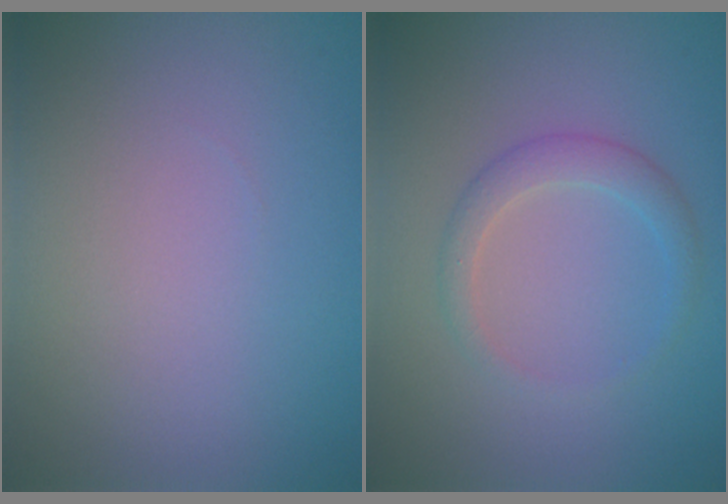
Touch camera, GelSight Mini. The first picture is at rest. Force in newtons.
{"total": 2.1, "press": 2.1, "slide": 0.1}